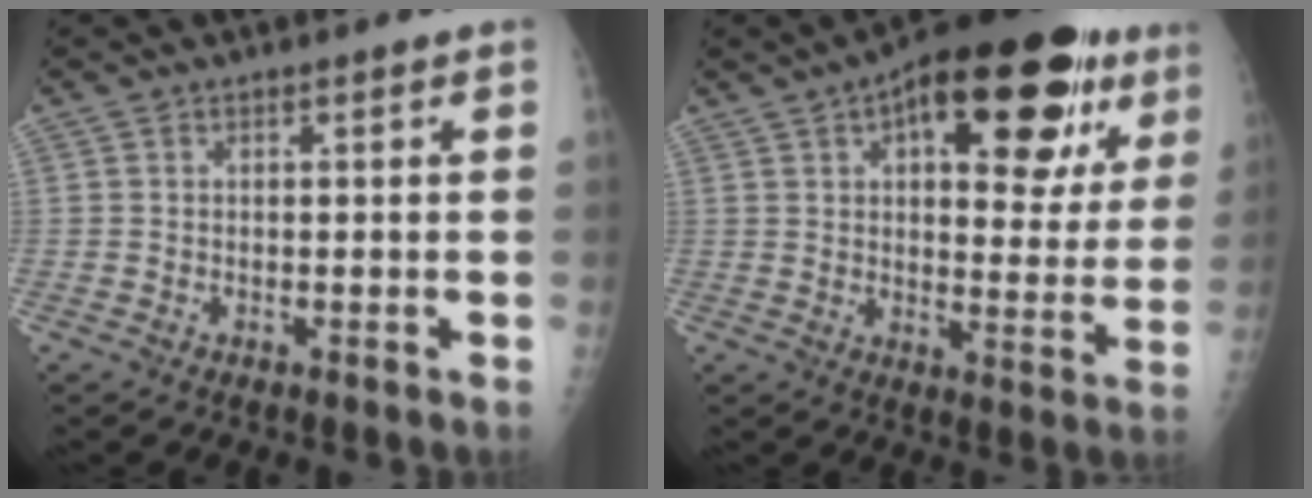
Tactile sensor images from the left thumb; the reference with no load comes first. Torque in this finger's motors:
{"motor_torque": [0.21, 0.96, 1.23, -1.27, 0.16]}